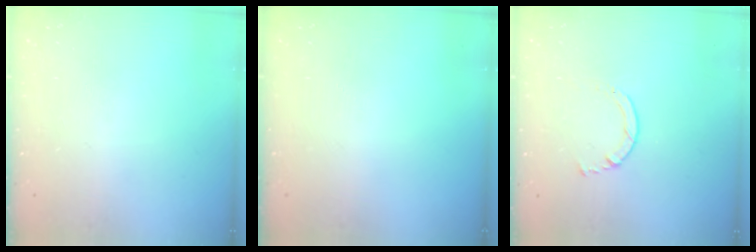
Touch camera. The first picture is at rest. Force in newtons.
{"total": 0.0}
{"total": 2.0, "press": 1.9, "slide": 0.3}